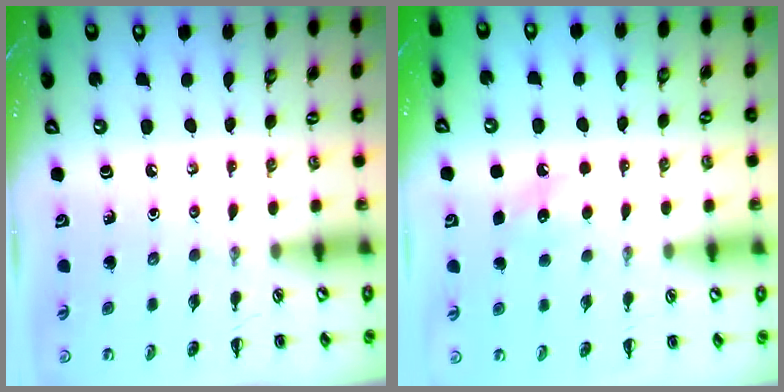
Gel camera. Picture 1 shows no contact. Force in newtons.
{"total": 7.3, "press": 7.1, "slide": 1.7}